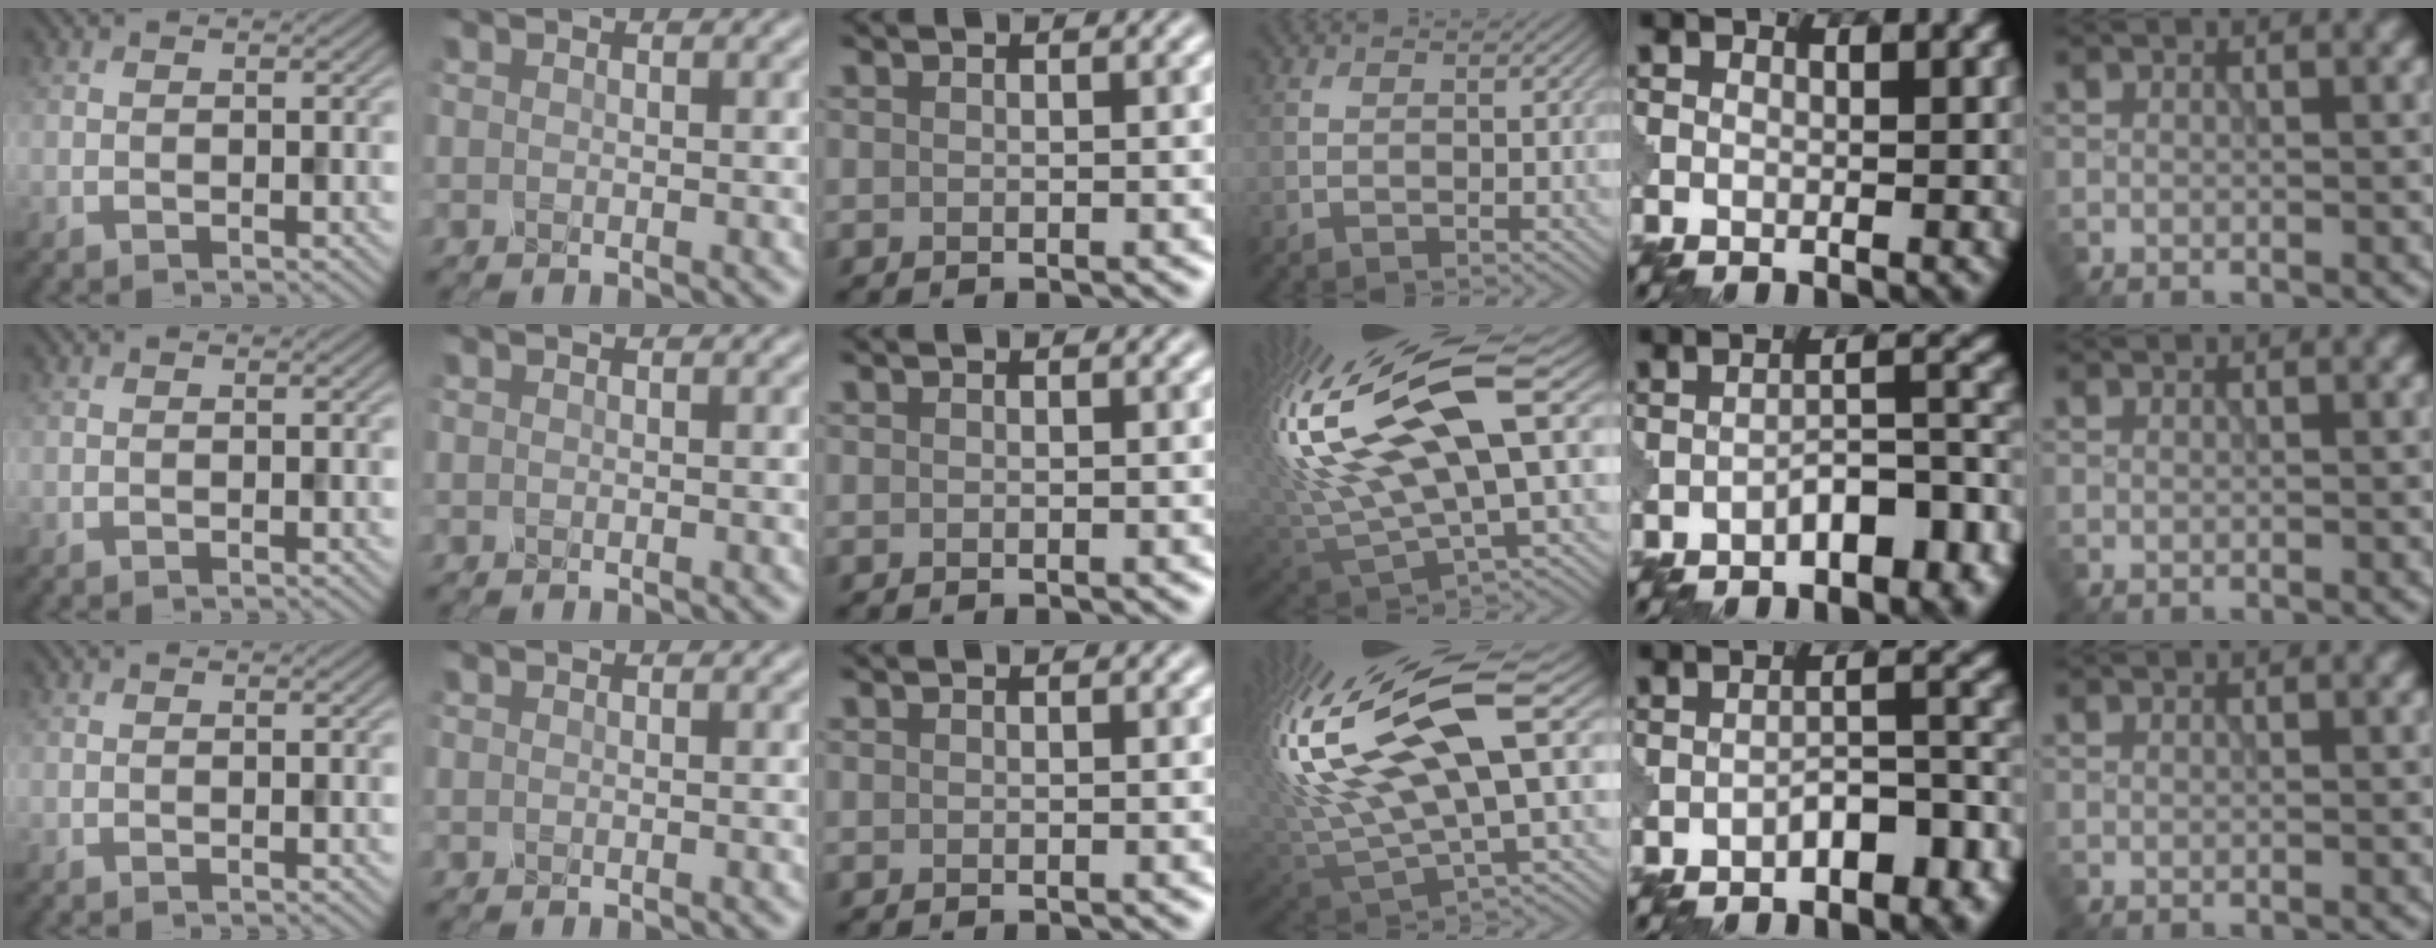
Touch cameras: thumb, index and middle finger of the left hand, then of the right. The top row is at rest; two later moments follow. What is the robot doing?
{"motion": "shake", "object": "salt shaker"}